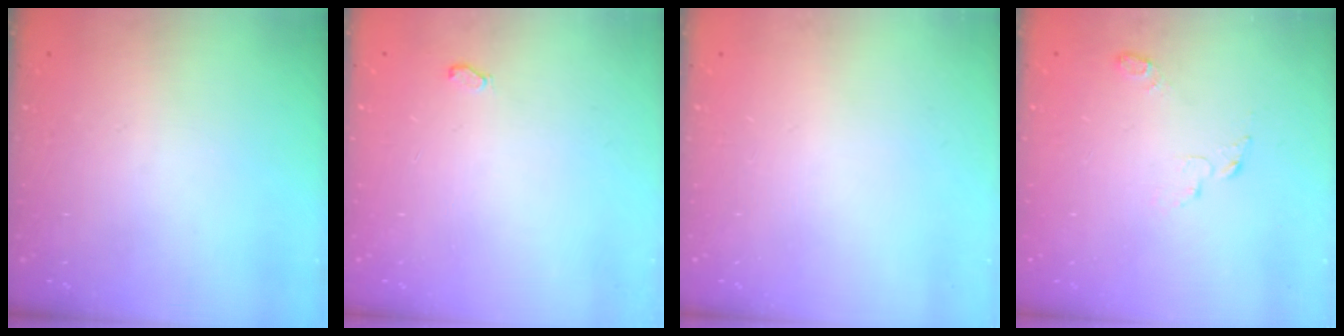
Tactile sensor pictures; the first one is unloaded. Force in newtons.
{"total": 5.2, "press": 4.9, "slide": 1.5}
{"total": 0.0}
{"total": 3.7, "press": 3.6, "slide": 0.4}